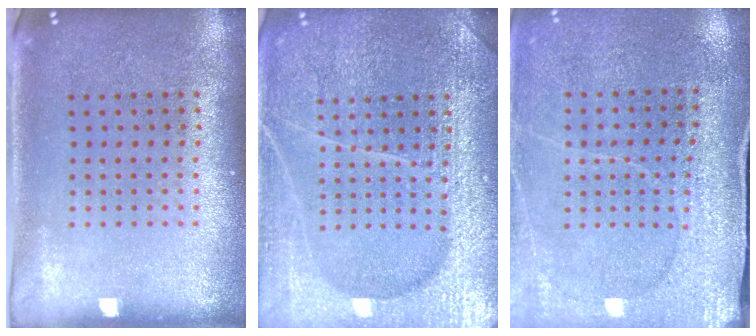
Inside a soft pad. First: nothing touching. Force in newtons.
{"total": 6.6, "press": 6.5, "slide": 0.9}
{"total": 3.0, "press": 3.0, "slide": 0.2}